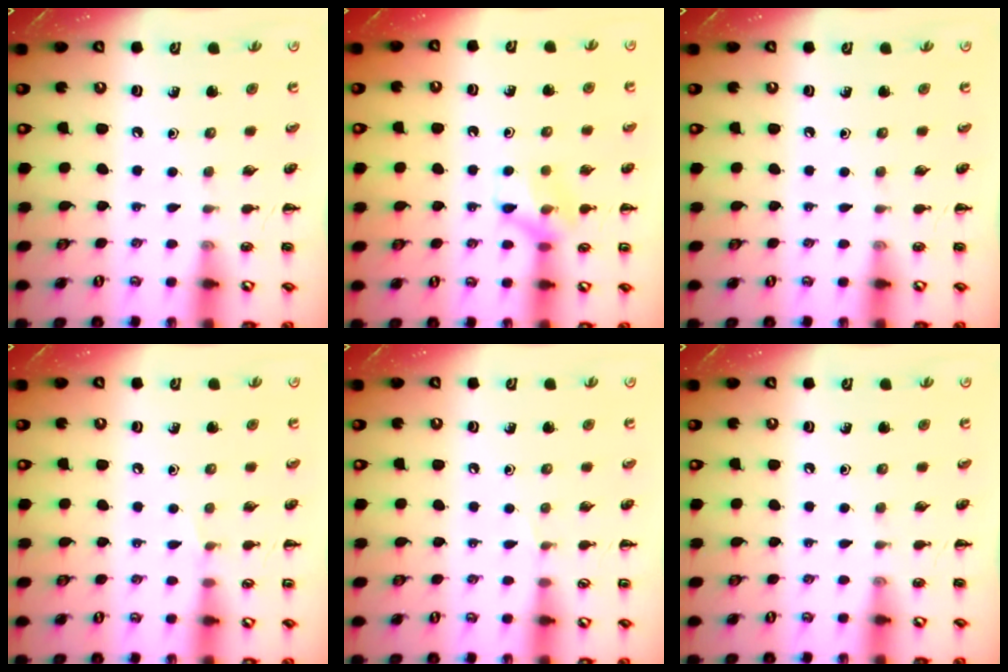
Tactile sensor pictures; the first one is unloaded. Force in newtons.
{"total": 10.0, "press": 9.9, "slide": 1.0}
{"total": 0.0}
{"total": 4.0, "press": 3.7, "slide": 1.3}
{"total": 3.1, "press": 2.9, "slide": 1.1}
{"total": 0.0}